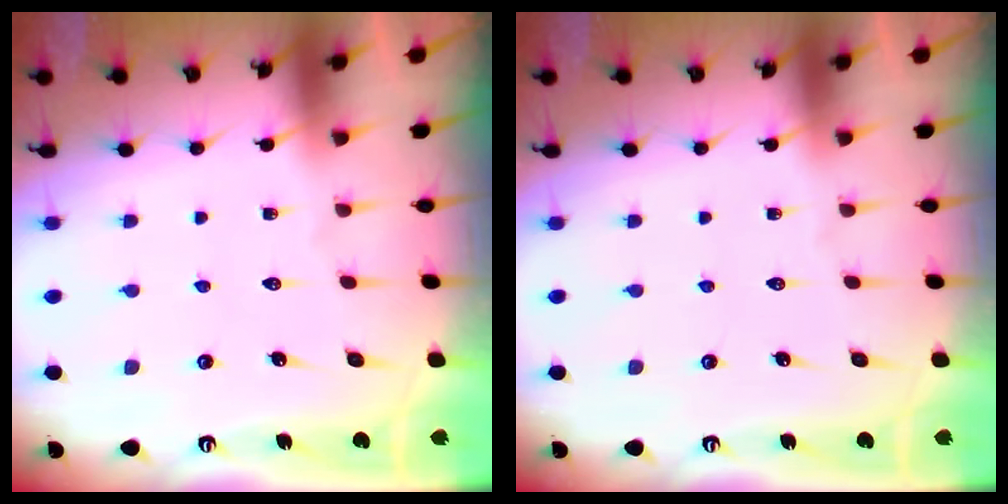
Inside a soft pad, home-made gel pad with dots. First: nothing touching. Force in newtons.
{"total": 0.0}